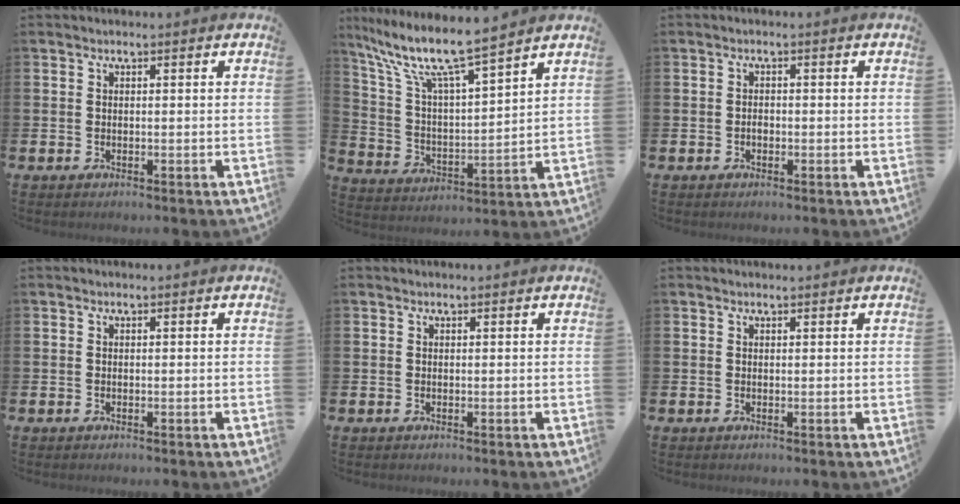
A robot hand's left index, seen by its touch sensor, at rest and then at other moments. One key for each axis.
{"total": 10.1, "fx": 8.8, "fy": 1.1, "fz": 4.9, "tx": -0.132, "ty": -0.049, "tz": 0.149}
{"total": 1.0, "fx": -0.4, "fy": 0.6, "fz": 0.6, "tx": -0.014, "ty": 0.001, "tz": -0.008}
{"total": 0.0}
{"total": 0.0}
{"total": 0.5, "fx": 0.5, "fy": 0.0, "fz": 0.2, "tx": 0.008, "ty": -0.004, "tz": 0.007}